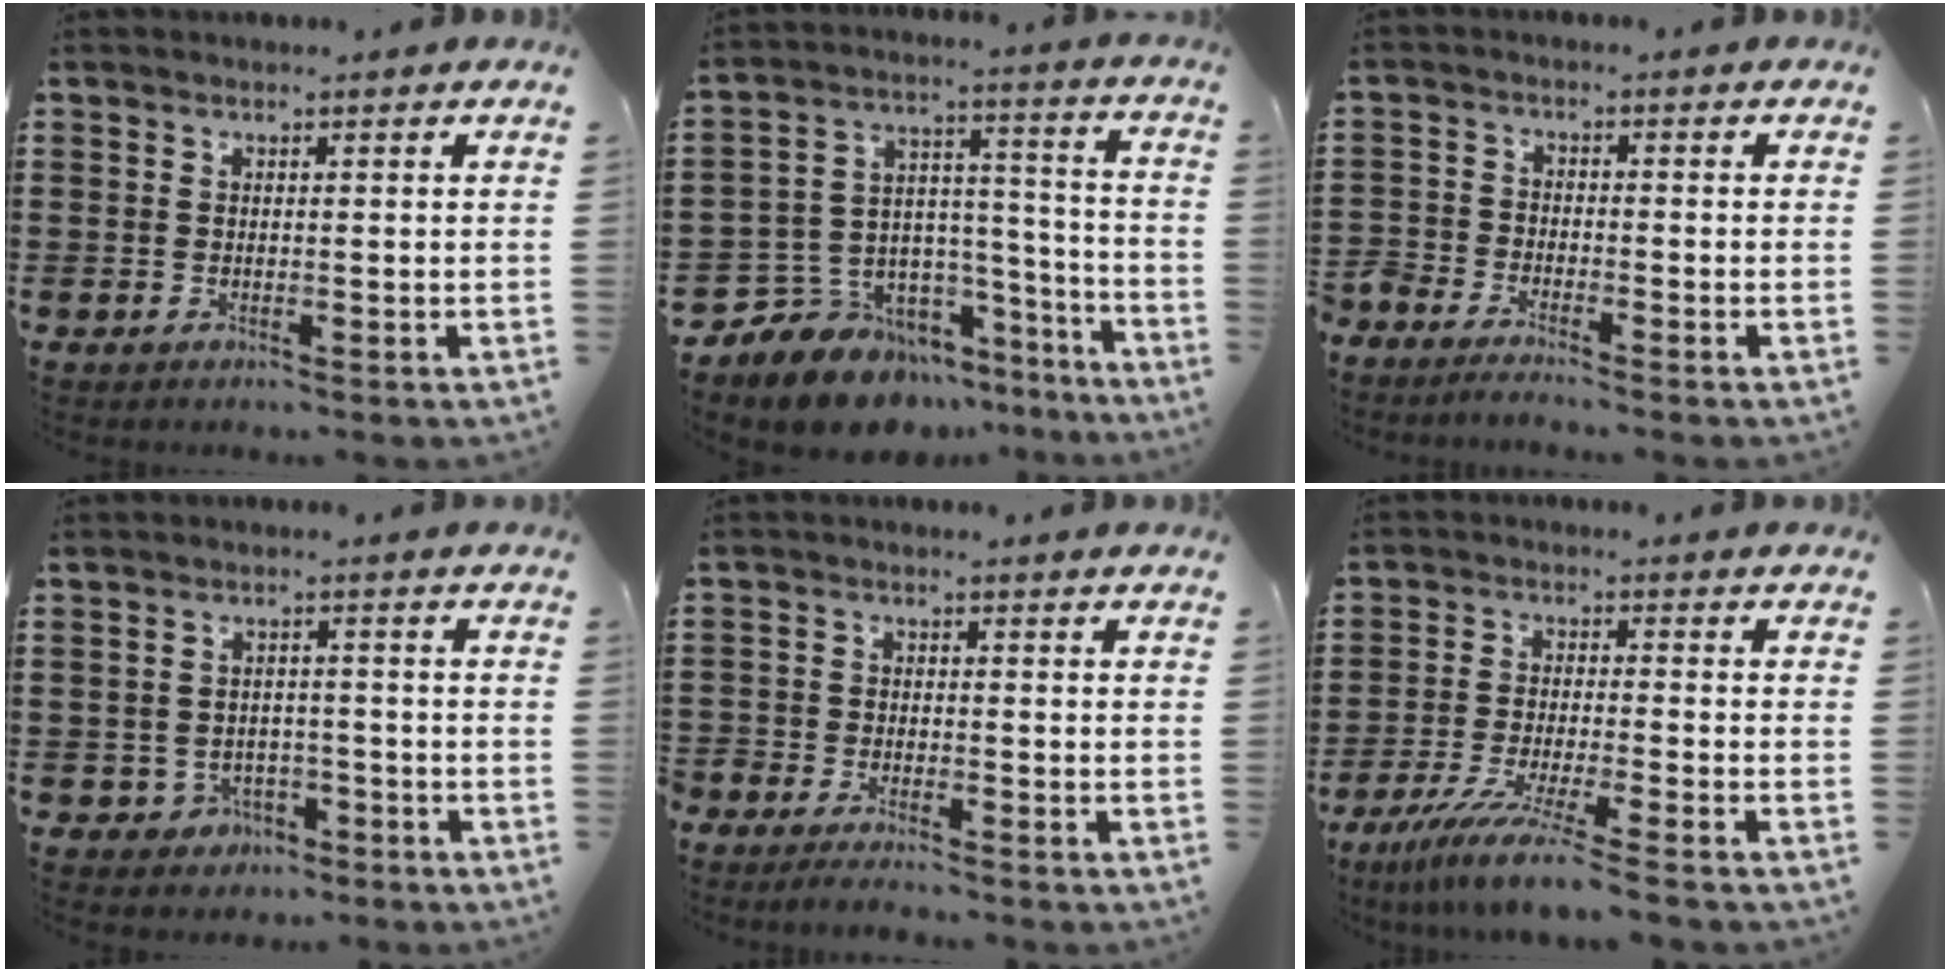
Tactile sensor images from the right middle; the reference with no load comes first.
{"total": 8.7, "force": [-7.3, 4.8, 0.1], "torque": [-0.026, 0.002, -0.136]}
{"total": 3.0, "force": [-3.0, 0.3, 0.0], "torque": [-0.013, 0.000, -0.068]}
{"total": 2.7, "force": [-2.2, 1.6, 0.3], "torque": [-0.016, 0.000, -0.047]}
{"total": 3.0, "force": [-3.0, 0.2, 0.0], "torque": [-0.013, -0.001, -0.066]}
{"total": 7.1, "force": [-6.1, -0.8, 3.6], "torque": [-0.080, -0.024, -0.118]}